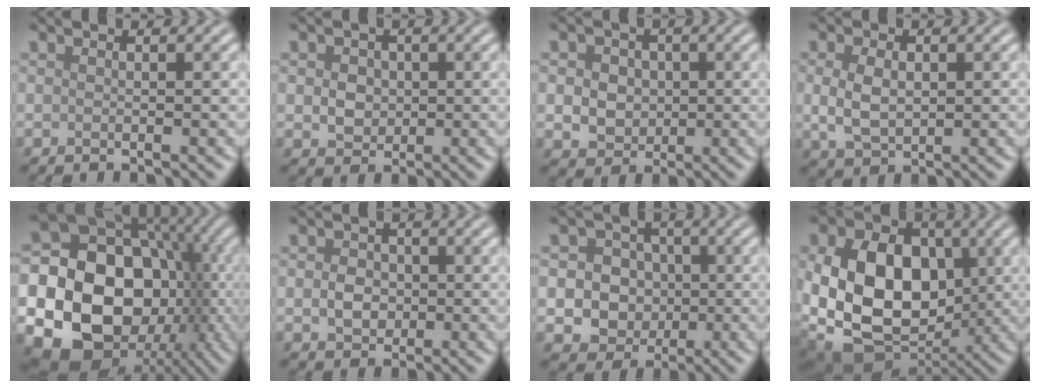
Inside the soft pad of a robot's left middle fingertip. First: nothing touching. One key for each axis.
{"total": 2.5, "fx": 0.2, "fy": 2.2, "fz": 1.3, "tx": -0.022, "ty": -0.002, "tz": 0.001}
{"total": 5.0, "fx": 0.5, "fy": 4.2, "fz": 2.6, "tx": -0.037, "ty": 0.018, "tz": -0.010}
{"total": 3.3, "fx": 0.2, "fy": 2.2, "fz": 2.5, "tx": -0.057, "ty": 0.000, "tz": 0.006}
{"total": 23.7, "fx": -4.2, "fy": 20.4, "fz": 11.3, "tx": -0.196, "ty": -0.020, "tz": -0.105}
{"total": 2.6, "fx": -0.2, "fy": 2.2, "fz": 1.4, "tx": -0.026, "ty": 0.000, "tz": -0.007}
{"total": 7.4, "fx": -0.8, "fy": 6.8, "fz": 2.8, "tx": -0.036, "ty": 0.017, "tz": -0.042}
{"total": 12.8, "fx": -0.6, "fy": 9.2, "fz": 8.8, "tx": -0.171, "ty": -0.016, "tz": -0.011}